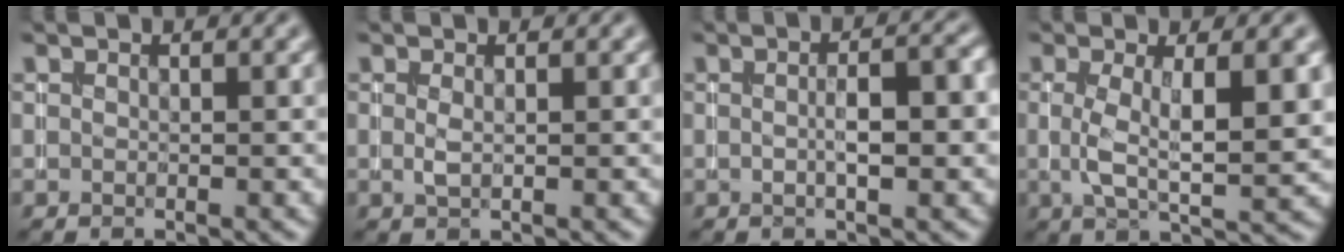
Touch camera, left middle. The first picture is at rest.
{"total": 0.8, "force": [0.2, 0.2, 0.7], "torque": [-0.017, 0.000, 0.002]}
{"total": 4.3, "force": [0.0, 1.2, 4.2], "torque": [-0.062, 0.005, 0.000]}
{"total": 5.9, "force": [0.5, 1.6, 5.6], "torque": [-0.104, -0.004, 0.007]}